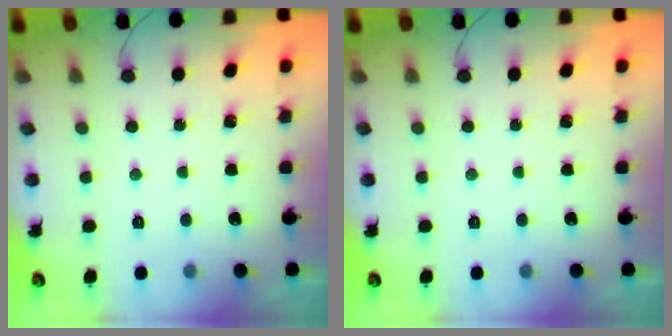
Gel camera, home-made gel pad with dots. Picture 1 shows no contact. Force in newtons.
{"total": 0.0}